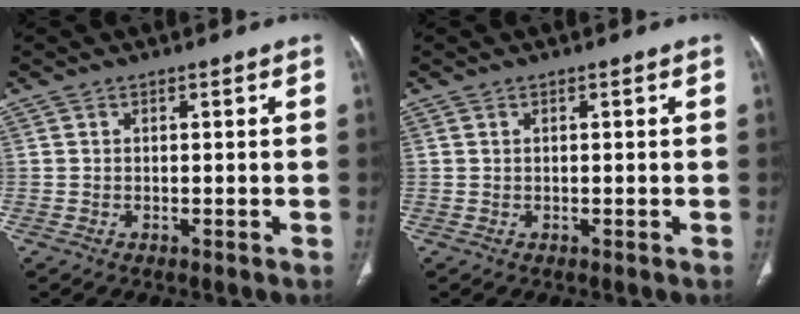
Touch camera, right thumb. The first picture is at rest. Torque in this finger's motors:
{"motor_torque": [0.03, 0.03, -0.06, 0.02, 0.02]}